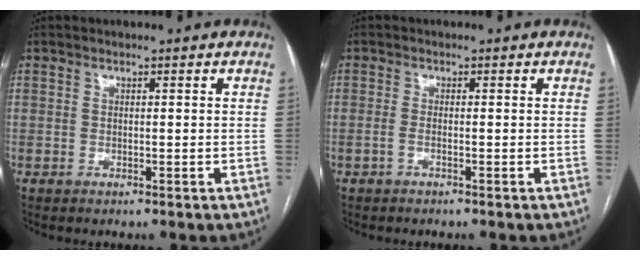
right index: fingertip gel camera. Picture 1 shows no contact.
{"total": 1.0, "force": [-0.5, -0.1, 0.8], "torque": [-0.015, 0.001, -0.013]}